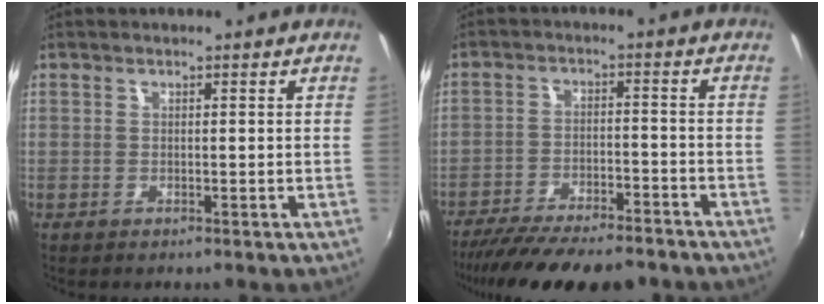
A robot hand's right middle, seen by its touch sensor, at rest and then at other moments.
{"total": 18.1, "force": [-15.4, 4.2, 8.6], "torque": [-0.169, -0.036, -0.229]}